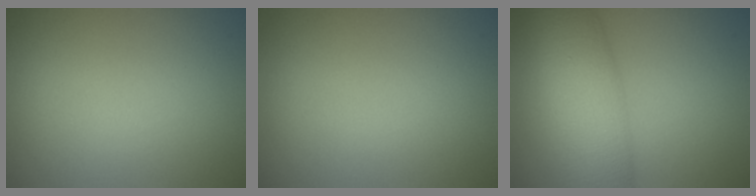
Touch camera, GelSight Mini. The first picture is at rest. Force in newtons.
{"total": 0.0}
{"total": 7.7, "press": 7.7, "slide": 0.1}